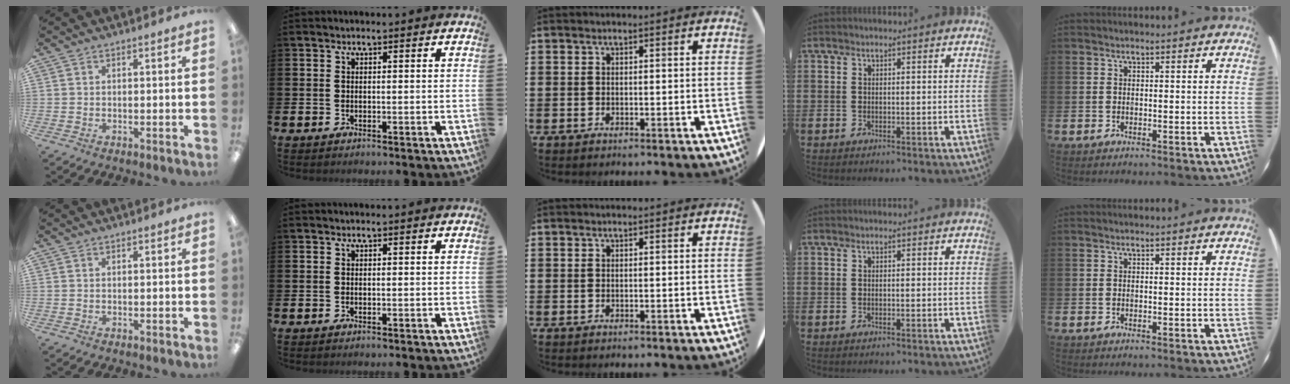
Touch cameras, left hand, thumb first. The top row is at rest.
{}